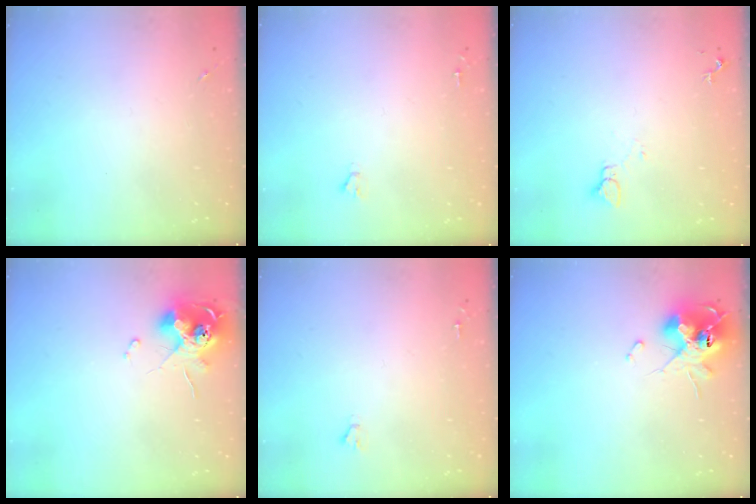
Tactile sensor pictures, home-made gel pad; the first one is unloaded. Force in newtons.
{"total": 1.6, "press": 1.6, "slide": 0.1}
{"total": 4.3, "press": 4.3, "slide": 0.4}
{"total": 13.5, "press": 13.4, "slide": 1.2}
{"total": 1.6, "press": 1.6, "slide": 0.1}
{"total": 13.8, "press": 13.8, "slide": 1.5}